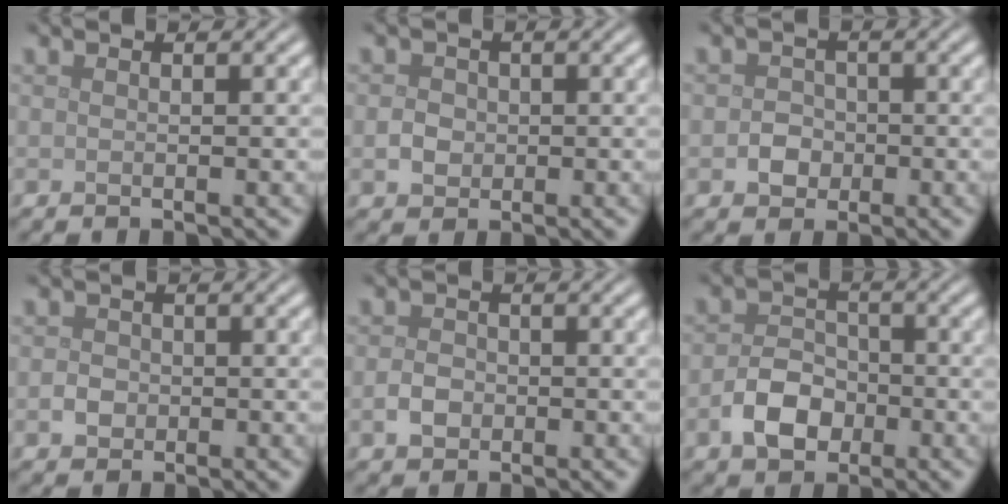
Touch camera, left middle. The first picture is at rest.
{"total": 1.7, "force": [-0.1, 1.5, 0.7], "torque": [-0.009, -0.002, -0.005]}
{"total": 1.9, "force": [-0.5, 1.7, 0.7], "torque": [-0.004, 0.001, -0.014]}
{"total": 1.4, "force": [-0.3, 1.3, 0.5], "torque": [-0.007, -0.001, -0.011]}
{"total": 2.0, "force": [-0.6, 1.6, 1.0], "torque": [-0.018, 0.000, -0.016]}
{"total": 3.9, "force": [-1.6, 2.8, 2.2], "torque": [-0.039, 0.005, -0.034]}